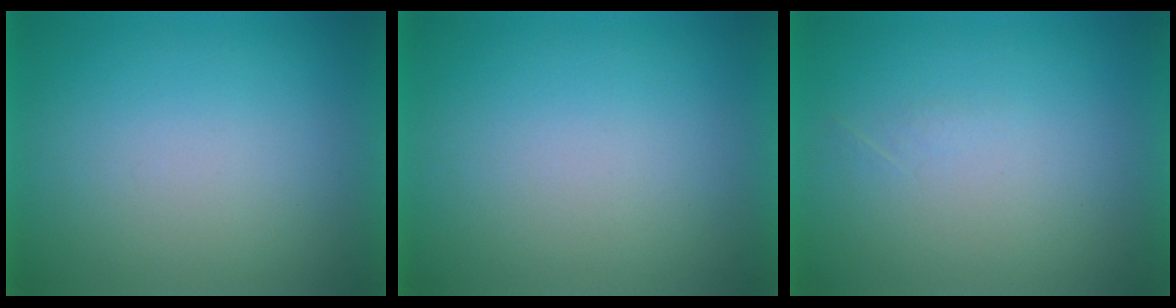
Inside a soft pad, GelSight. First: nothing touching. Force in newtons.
{"total": 0.0}
{"total": 1.0}